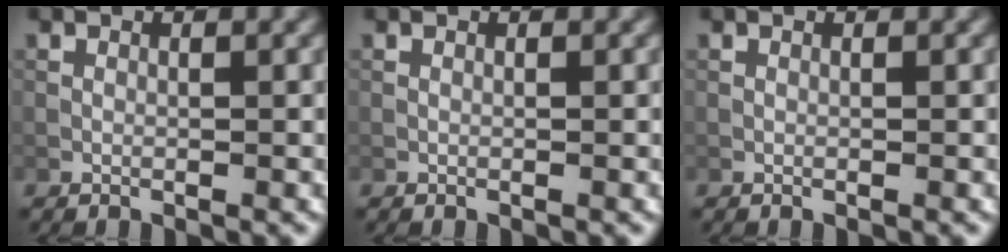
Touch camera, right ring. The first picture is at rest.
{"total": 0.0}
{"total": 0.0}